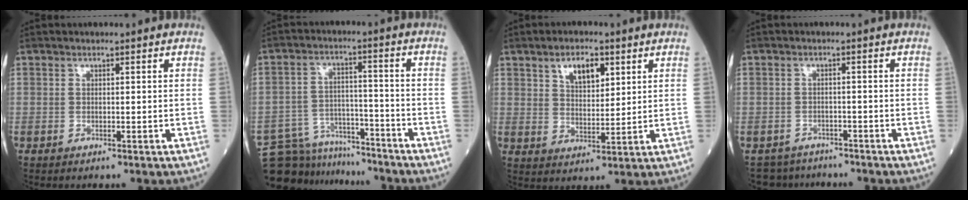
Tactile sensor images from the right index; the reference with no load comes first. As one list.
[{"total": 12.9, "force": [-12.2, 3.8, 1.2], "torque": [-0.026, 0.029, -0.198]}, {"total": 6.0, "force": [3.1, 2.8, 4.3], "torque": [-0.077, 0.004, 0.056]}, {"total": 4.3, "force": [-3.7, 1.9, -1.1], "torque": [0.021, 0.008, -0.064]}]